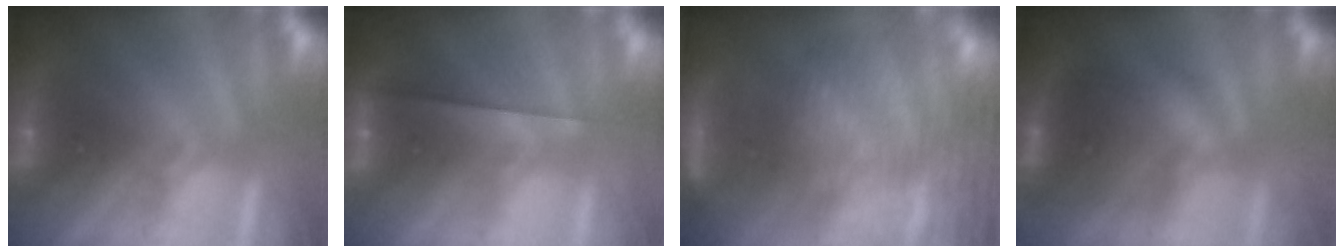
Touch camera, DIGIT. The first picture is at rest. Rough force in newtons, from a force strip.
{"total": 2.2}
{"total": 7.4}
{"total": 3.4}